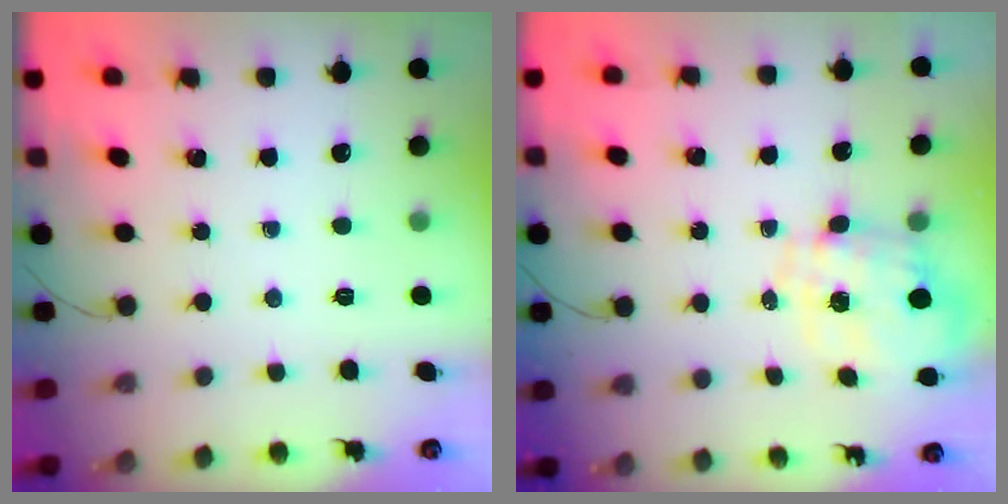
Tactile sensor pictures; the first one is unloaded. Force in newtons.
{"total": 1.7, "press": 1.6, "slide": 0.3}